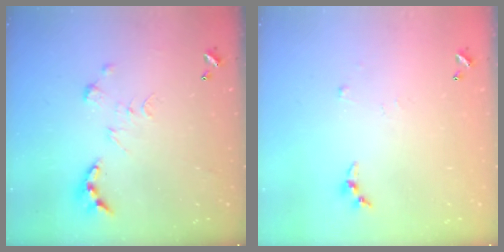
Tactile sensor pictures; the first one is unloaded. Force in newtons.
{"total": 3.0, "press": 2.9, "slide": 0.4}